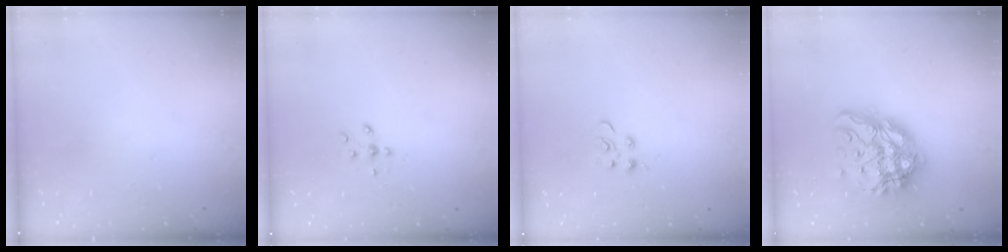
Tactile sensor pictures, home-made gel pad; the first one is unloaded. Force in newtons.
{"total": 3.8, "press": 3.5, "slide": 1.2}
{"total": 3.3, "press": 3.3, "slide": 0.4}
{"total": 17.1, "press": 17.0, "slide": 2.0}